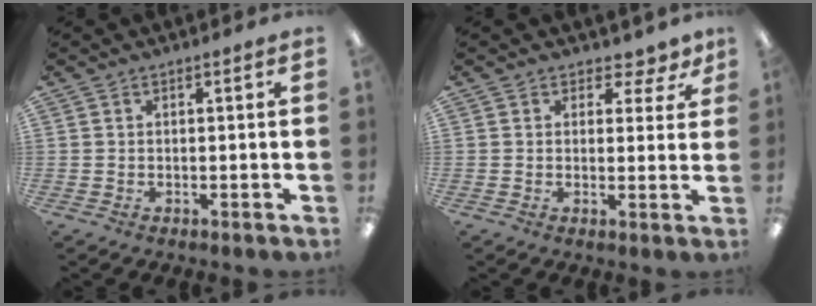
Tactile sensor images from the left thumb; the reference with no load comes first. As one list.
[{"total": 4.0, "force": [2.6, 2.8, 1.4], "torque": [-0.004, -0.015, 0.042]}]